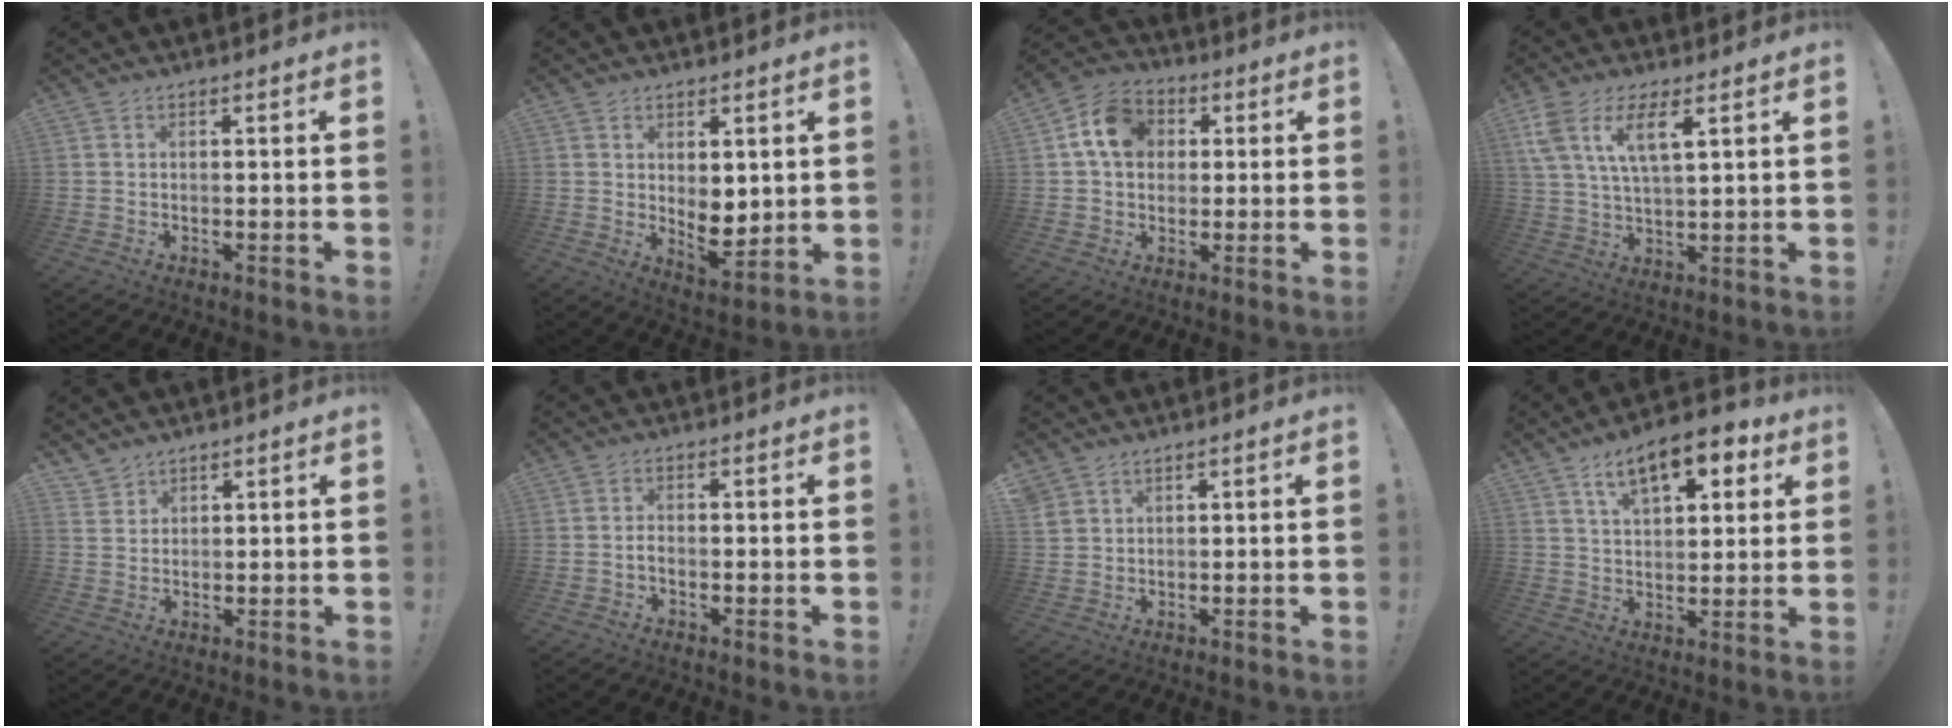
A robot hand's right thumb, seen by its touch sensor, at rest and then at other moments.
{"total": 6.6, "force": [1.3, 4.2, 5.0], "torque": [-0.053, -0.022, 0.031]}
{"total": 12.3, "force": [3.2, 10.0, 6.5], "torque": [-0.094, 0.008, 0.065]}
{"total": 10.8, "force": [5.5, 4.2, 8.2], "torque": [-0.160, -0.008, 0.099]}
{"total": 3.6, "force": [2.8, 2.3, 0.0], "torque": [-0.001, -0.023, 0.053]}
{"total": 1.5, "force": [-0.8, 0.4, 1.2], "torque": [-0.022, 0.004, -0.015]}
{"total": 2.4, "force": [2.0, 1.3, 0.5], "torque": [-0.008, -0.012, 0.039]}
{"total": 13.7, "force": [7.2, 6.6, 9.6], "torque": [-0.141, -0.029, 0.122]}